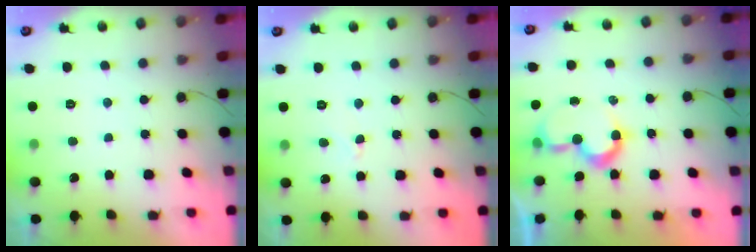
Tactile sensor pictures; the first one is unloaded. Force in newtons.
{"total": 2.0, "press": 2.0, "slide": 0.2}
{"total": 8.2, "press": 8.2, "slide": 0.3}